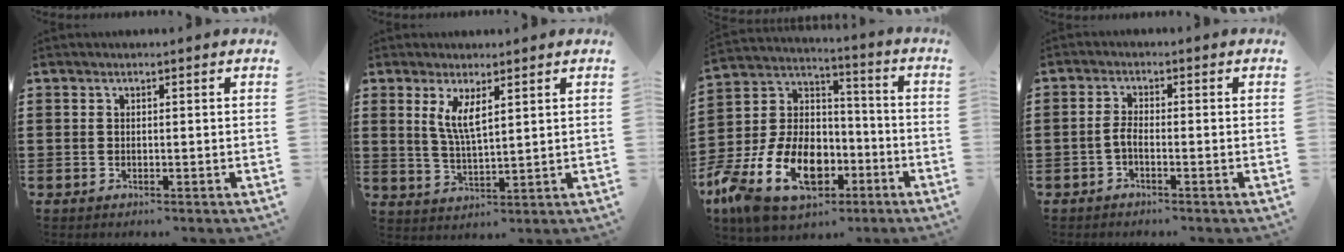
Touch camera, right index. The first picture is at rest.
{"total": 4.7, "force": [2.1, 1.2, 4.1], "torque": [-0.087, 0.000, 0.037]}
{"total": 15.8, "force": [-6.9, 10.6, 9.4], "torque": [-0.209, 0.026, -0.117]}
{"total": 2.2, "force": [-1.1, 0.6, 1.8], "torque": [-0.048, -0.006, -0.025]}